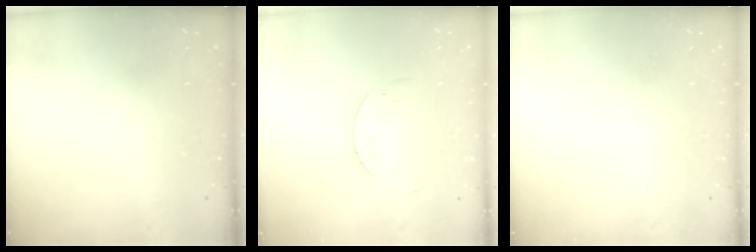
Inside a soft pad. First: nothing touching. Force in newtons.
{"total": 3.1, "press": 3.1, "slide": 0.2}
{"total": 0.0}